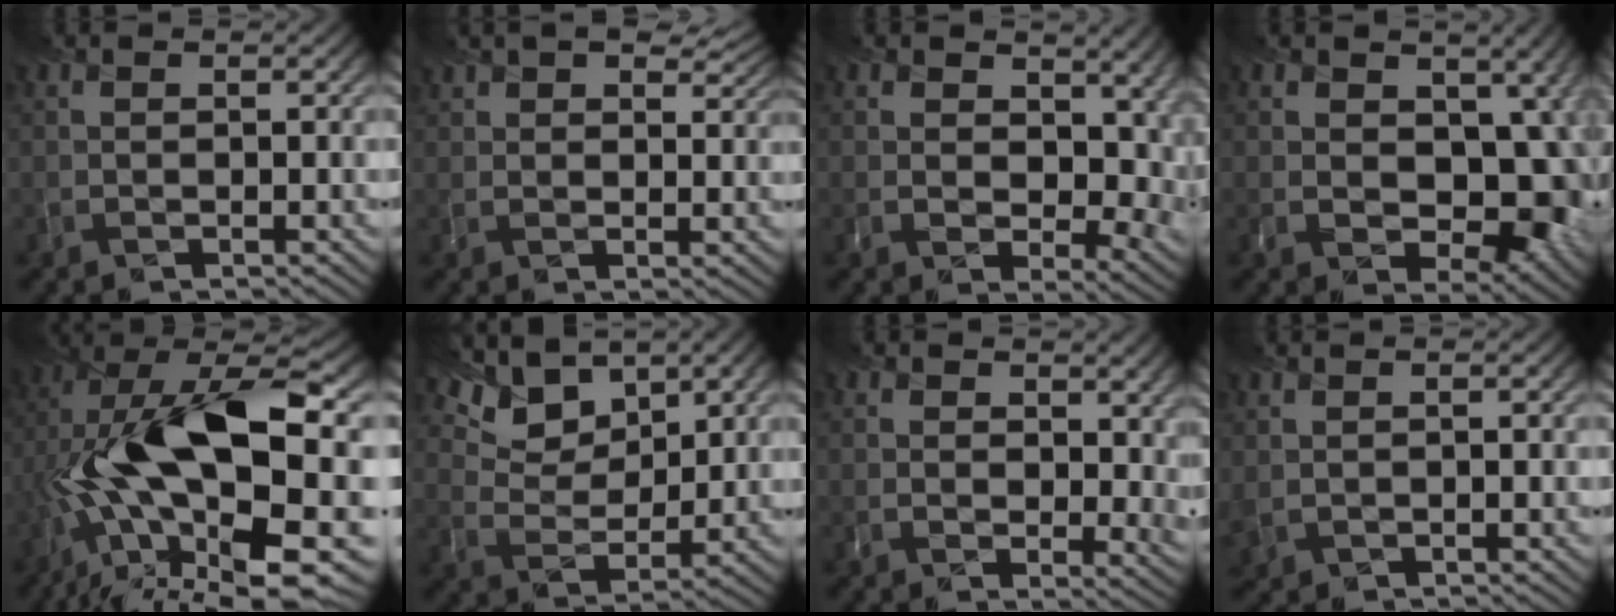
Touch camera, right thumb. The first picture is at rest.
{"total": 5.4, "force": [3.8, 2.4, 3.0], "torque": [-0.043, -0.004, 0.060]}
{"total": 9.2, "force": [1.2, 6.2, 6.7], "torque": [-0.117, -0.027, 0.040]}
{"total": 11.6, "force": [0.3, 8.1, 8.3], "torque": [-0.129, -0.035, 0.023]}
{"total": 20.8, "force": [-1.8, 8.2, 19.1], "torque": [-0.344, 0.002, -0.031]}
{"total": 7.6, "force": [5.6, 3.9, 3.3], "torque": [-0.078, -0.004, 0.110]}
{"total": 7.6, "force": [1.7, 5.4, 5.1], "torque": [-0.061, -0.014, 0.047]}
{"total": 1.1, "force": [0.3, 0.6, 0.9], "torque": [-0.030, -0.005, 0.011]}